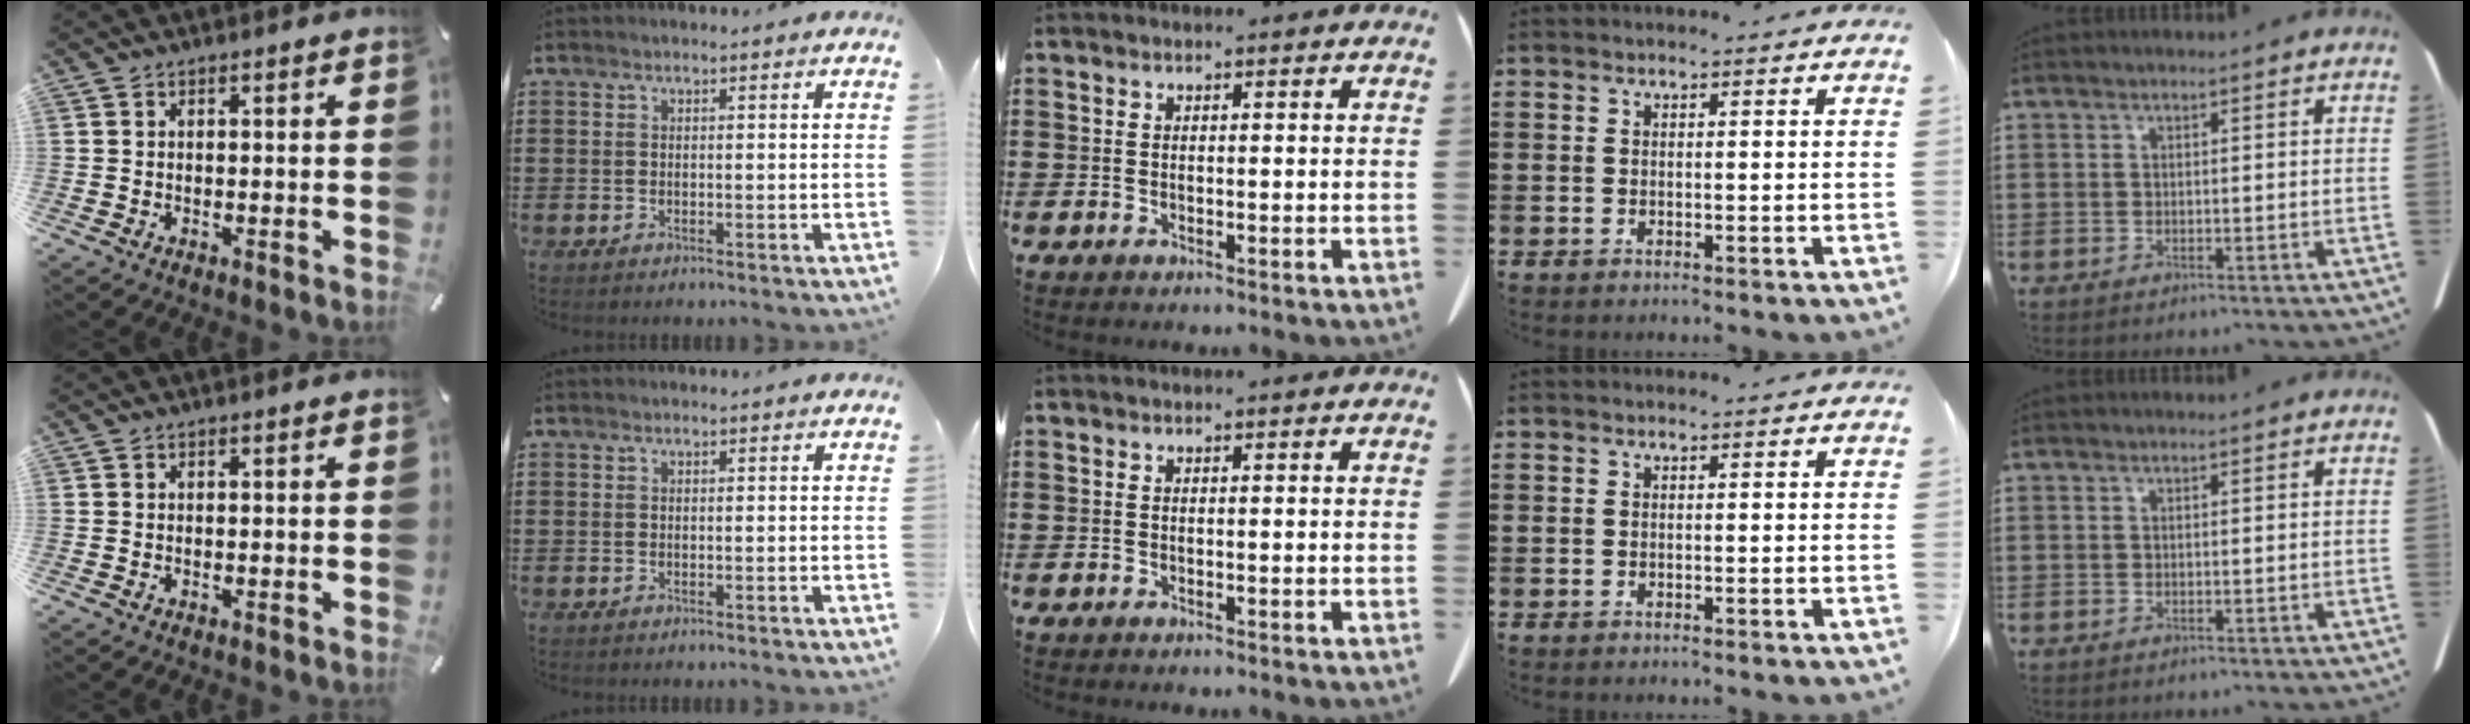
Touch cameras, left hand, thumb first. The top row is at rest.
{}